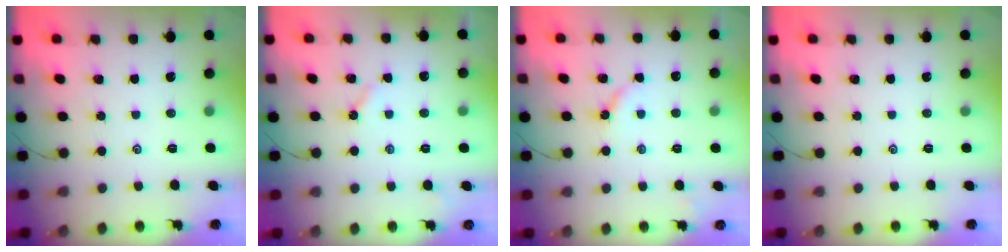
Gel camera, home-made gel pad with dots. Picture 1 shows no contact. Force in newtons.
{"total": 2.6, "press": 2.5, "slide": 0.3}
{"total": 2.8, "press": 2.8, "slide": 0.4}
{"total": 0.0}